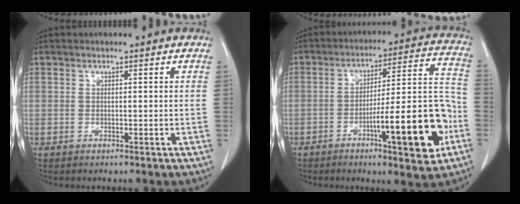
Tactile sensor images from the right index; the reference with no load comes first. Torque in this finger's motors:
{"motor_torque": [0.66, -0.26, 0.37, 0.15]}